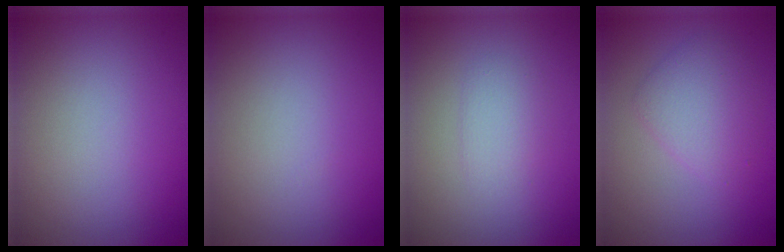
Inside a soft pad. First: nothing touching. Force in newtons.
{"total": 0.0}
{"total": 1.5, "press": 1.5, "slide": 0.1}
{"total": 3.1, "press": 3.1, "slide": 0.3}